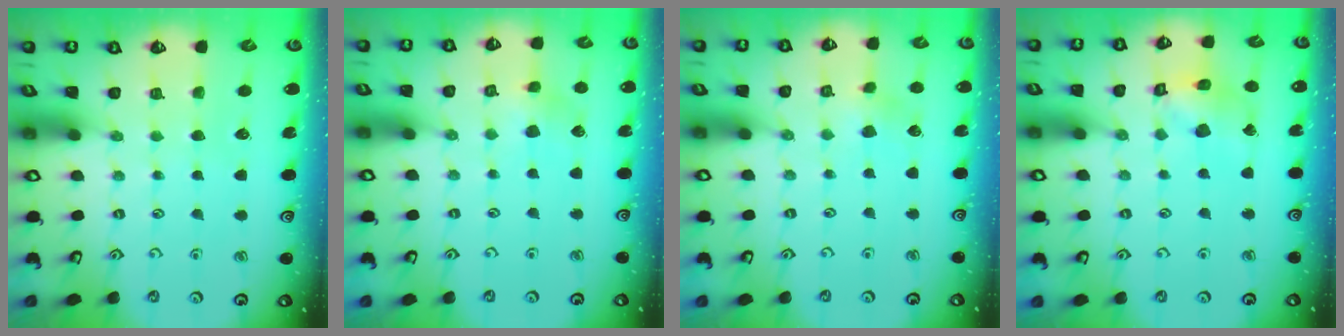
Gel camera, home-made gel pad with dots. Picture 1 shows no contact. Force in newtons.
{"total": 7.3, "press": 7.3, "slide": 0.5}
{"total": 3.0, "press": 2.9, "slide": 0.4}
{"total": 10.2, "press": 10.2, "slide": 1.2}